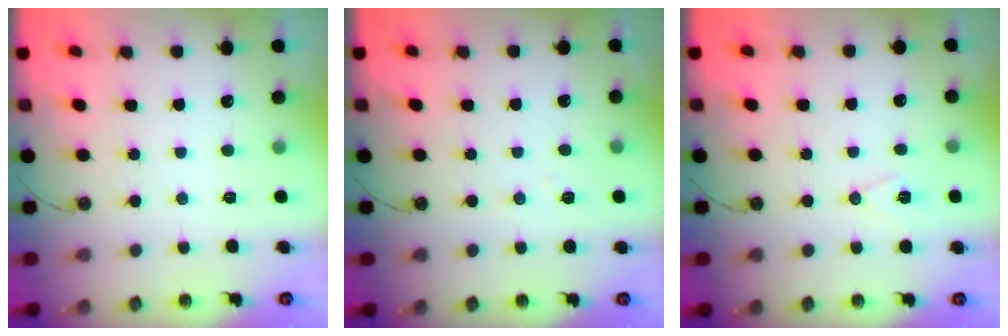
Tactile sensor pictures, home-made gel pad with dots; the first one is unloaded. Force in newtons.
{"total": 5.2, "press": 4.8, "slide": 1.8}
{"total": 6.5, "press": 5.3, "slide": 3.8}